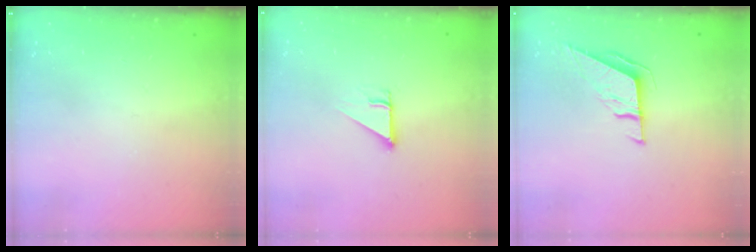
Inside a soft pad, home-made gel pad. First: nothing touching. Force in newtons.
{"total": 2.5, "press": 2.5, "slide": 0.2}
{"total": 6.0, "press": 5.9, "slide": 0.9}